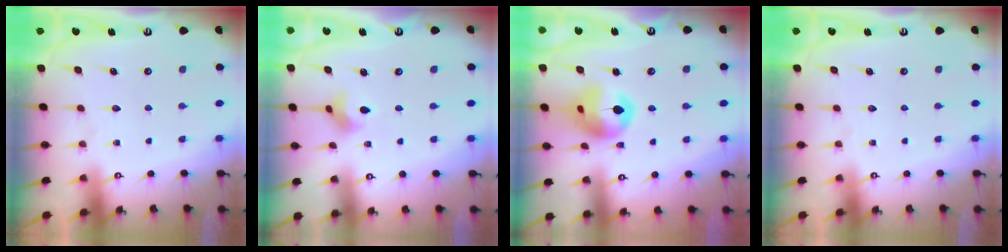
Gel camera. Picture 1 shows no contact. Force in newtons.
{"total": 3.2, "press": 3.2, "slide": 0.3}
{"total": 13.3, "press": 13.1, "slide": 1.8}
{"total": 0.0}